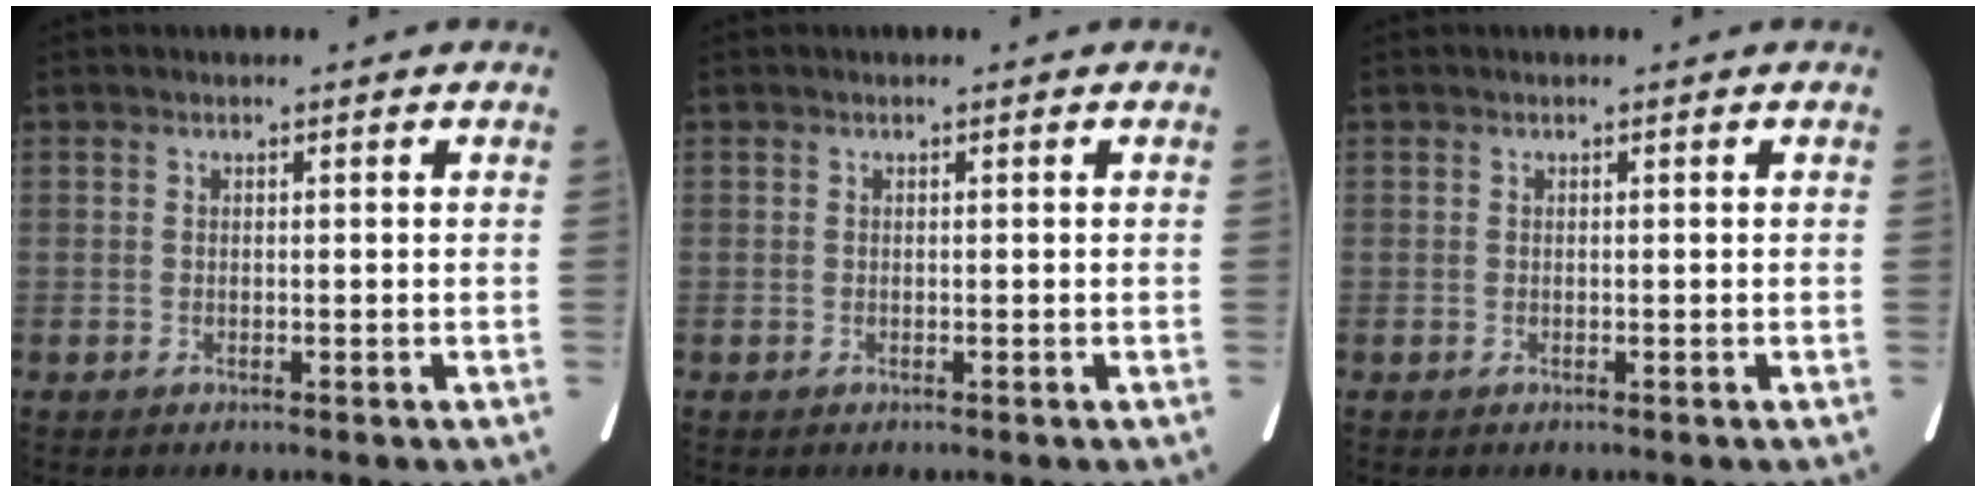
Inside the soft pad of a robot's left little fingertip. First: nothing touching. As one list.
[{"total": 0.0}, {"total": 0.0}]